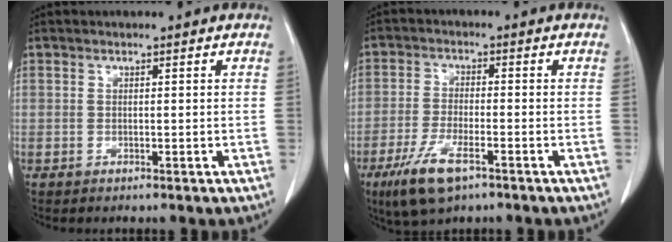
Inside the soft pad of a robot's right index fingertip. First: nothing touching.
{"total": 7.9, "force": [-4.5, 2.1, 6.1], "torque": [-0.131, -0.017, -0.078]}